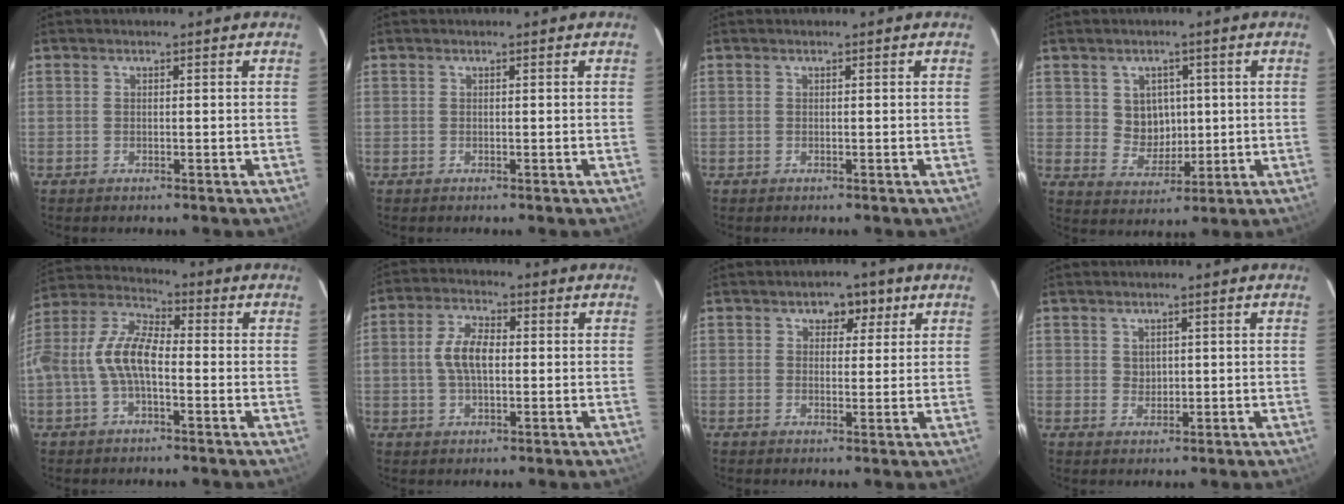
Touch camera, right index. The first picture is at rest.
{"total": 0.0}
{"total": 0.0}
{"total": 6.2, "force": [1.3, 5.7, 2.0], "torque": [-0.037, 0.005, 0.036]}
{"total": 9.8, "force": [-2.0, 4.5, 8.5], "torque": [-0.183, 0.017, -0.040]}
{"total": 7.0, "force": [0.1, 3.7, 5.9], "torque": [-0.117, 0.012, 0.003]}
{"total": 4.3, "force": [2.1, 3.1, 2.2], "torque": [-0.026, 0.009, 0.027]}
{"total": 1.8, "force": [0.8, 1.6, 0.4], "torque": [0.000, 0.002, 0.019]}